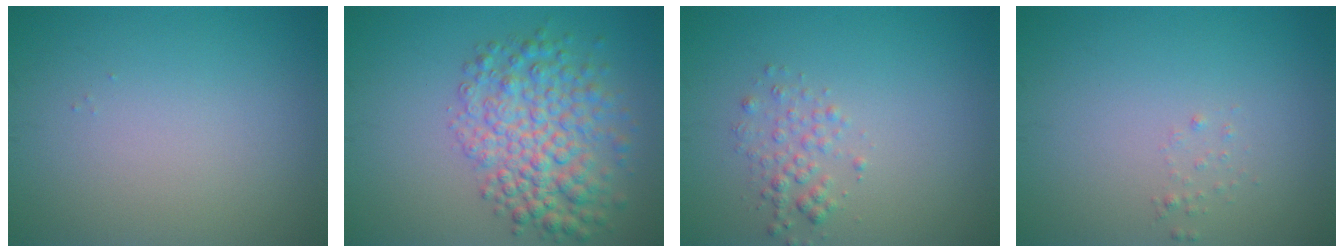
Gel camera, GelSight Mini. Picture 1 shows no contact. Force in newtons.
{"total": 6.3, "press": 6.2, "slide": 0.2}
{"total": 1.7, "press": 1.7, "slide": 0.1}
{"total": 0.6, "press": 0.6, "slide": 0.1}